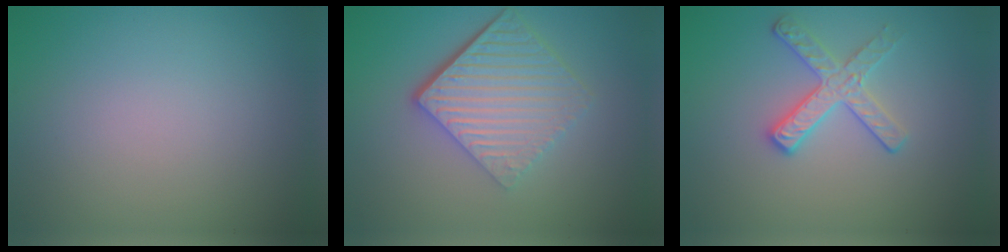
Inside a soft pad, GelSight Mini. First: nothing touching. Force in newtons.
{"total": 6.7, "press": 4.4, "slide": 5.1}
{"total": 2.8, "press": 2.7, "slide": 0.5}